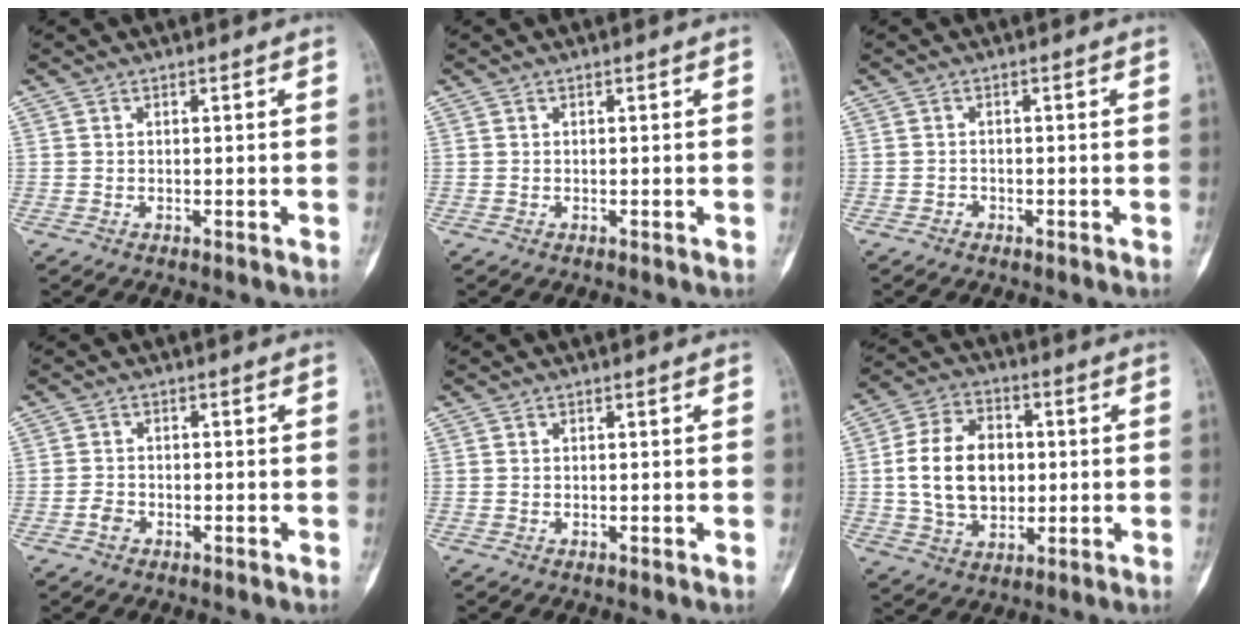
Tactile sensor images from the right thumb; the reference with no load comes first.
{"total": 0.0}
{"total": 0.9, "force": [-0.6, 0.7, 0.1], "torque": [0.005, 0.005, -0.016]}
{"total": 2.0, "force": [-1.1, 1.4, 0.9], "torque": [-0.013, 0.009, -0.024]}
{"total": 0.0}
{"total": 14.8, "force": [0.7, 10.6, 10.3], "torque": [-0.159, 0.010, 0.015]}